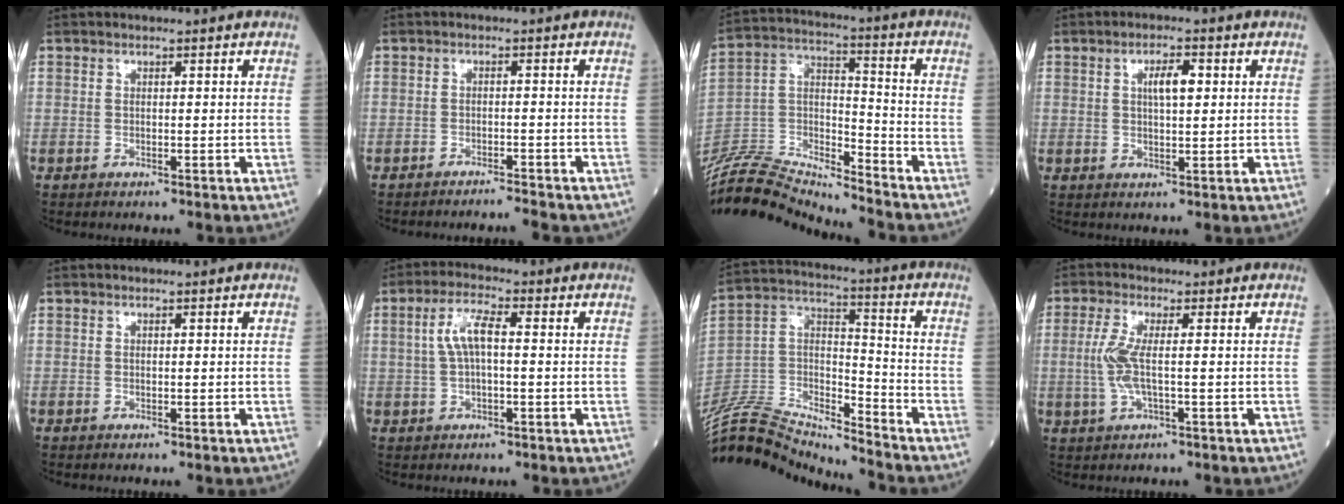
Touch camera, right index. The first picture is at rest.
{"total": 3.5, "force": [-3.4, -0.2, 0.6], "torque": [-0.005, -0.008, -0.047]}
{"total": 18.7, "force": [-18.3, 0.4, 3.6], "torque": [-0.072, 0.032, -0.324]}
{"total": 3.9, "force": [1.1, 1.1, 3.6], "torque": [-0.061, 0.004, 0.018]}
{"total": 0.0}
{"total": 5.2, "force": [0.7, 1.5, 5.0], "torque": [-0.108, 0.018, 0.013]}
{"total": 19.7, "force": [-19.2, 1.2, 4.0], "torque": [-0.081, 0.035, -0.342]}
{"total": 4.6, "force": [-0.1, 0.8, 4.6], "torque": [-0.111, -0.002, -0.005]}